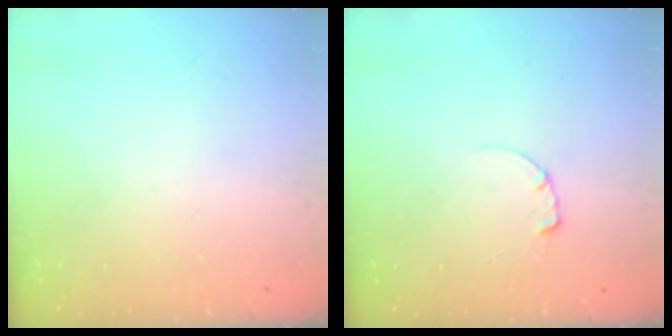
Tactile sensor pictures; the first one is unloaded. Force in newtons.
{"total": 0.6, "press": 0.6, "slide": 0.1}